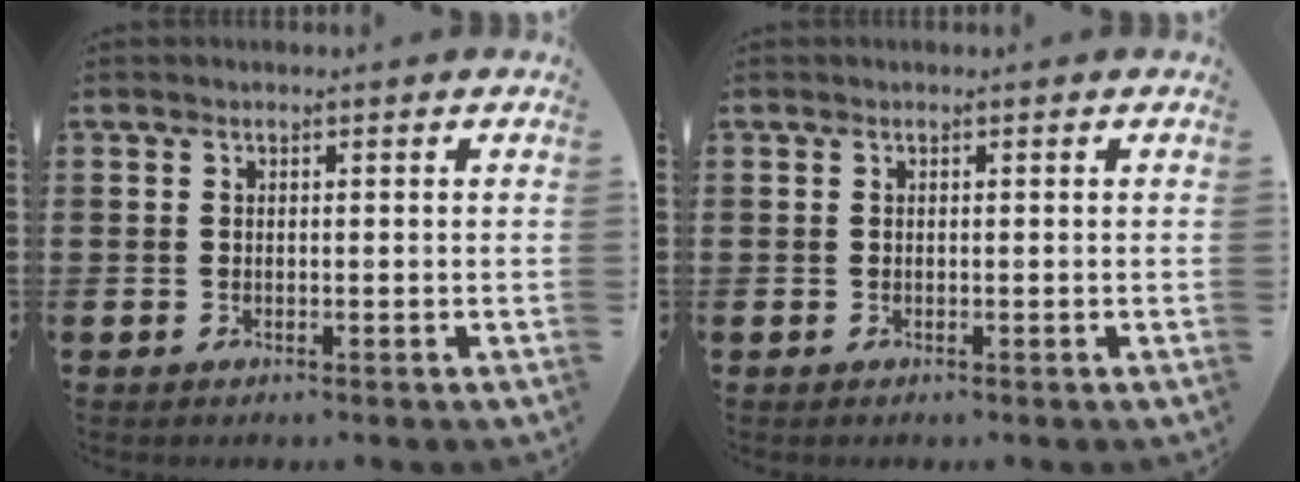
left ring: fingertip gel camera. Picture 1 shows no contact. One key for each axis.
{"total": 0.0}